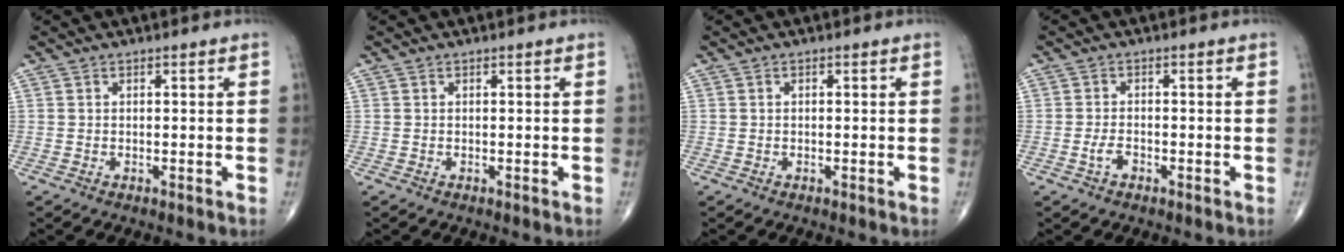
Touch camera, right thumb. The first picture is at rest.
{"total": 0.0}
{"total": 0.0}
{"total": 2.2, "force": [-1.0, 1.2, 1.5], "torque": [-0.035, 0.009, -0.020]}